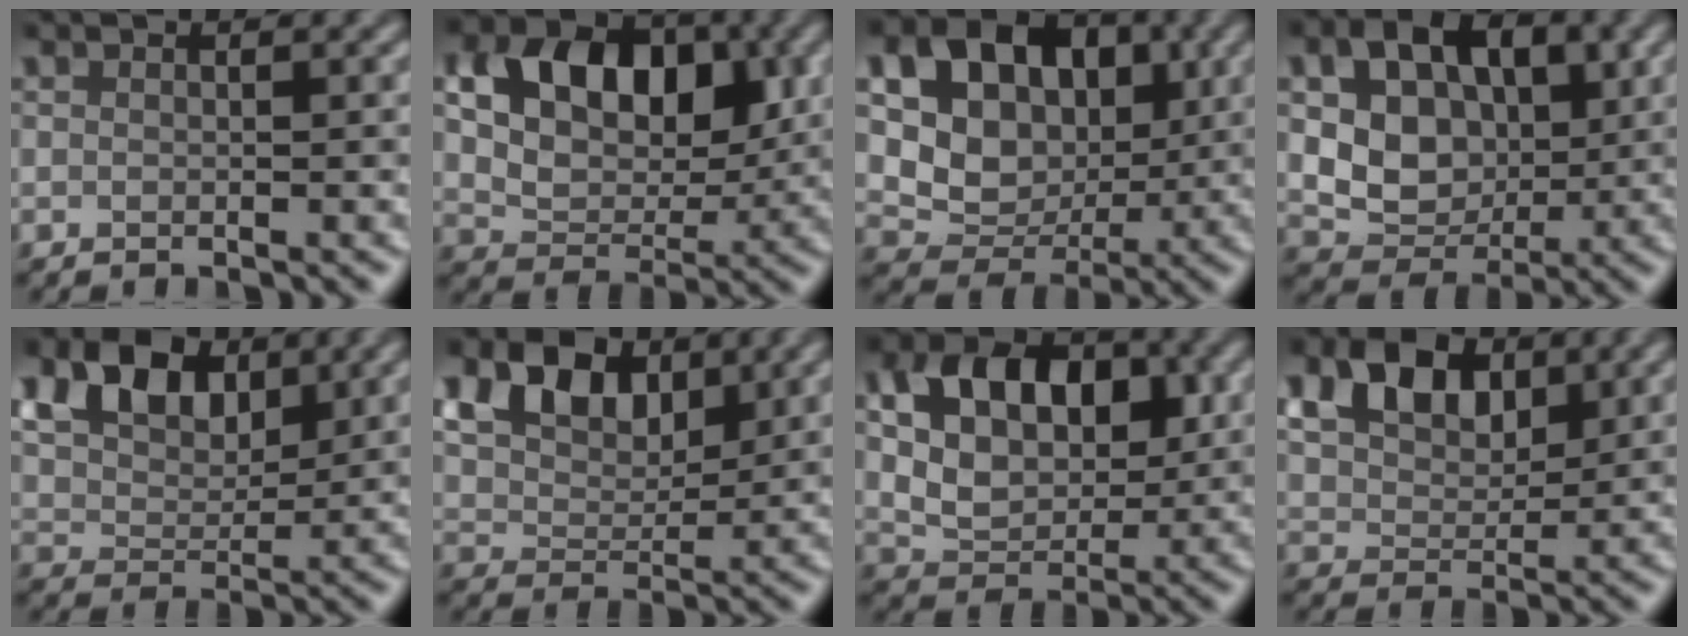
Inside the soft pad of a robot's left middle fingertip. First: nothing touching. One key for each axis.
{"total": 9.5, "fx": 2.7, "fy": 6.6, "fz": 6.3, "tx": -0.119, "ty": 0.003, "tz": 0.040}
{"total": 11.9, "fx": 2.8, "fy": 9.6, "fz": 6.6, "tx": -0.111, "ty": 0.024, "tz": 0.039}
{"total": 7.8, "fx": 1.2, "fy": 5.7, "fz": 5.1, "tx": -0.093, "ty": -0.004, "tz": 0.019}
{"total": 7.7, "fx": 3.7, "fy": 4.9, "fz": 4.6, "tx": -0.094, "ty": 0.014, "tz": 0.052}
{"total": 8.7, "fx": 4.3, "fy": 5.6, "fz": 5.0, "tx": -0.106, "ty": 0.022, "tz": 0.065}
{"total": 8.5, "fx": 2.0, "fy": 5.9, "fz": 5.7, "tx": -0.110, "ty": 0.002, "tz": 0.036}
{"total": 6.6, "fx": 3.0, "fy": 4.4, "fz": 3.9, "tx": -0.087, "ty": 0.006, "tz": 0.045}